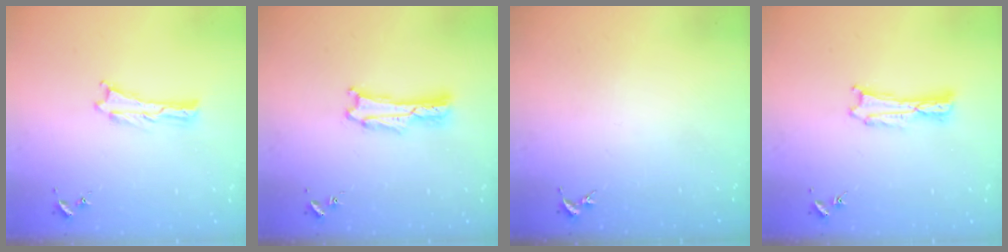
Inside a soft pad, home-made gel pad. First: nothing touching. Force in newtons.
{"total": 1.4, "press": 1.4, "slide": 0.0}
{"total": 0.0}
{"total": 0.6, "press": 0.6, "slide": 0.2}